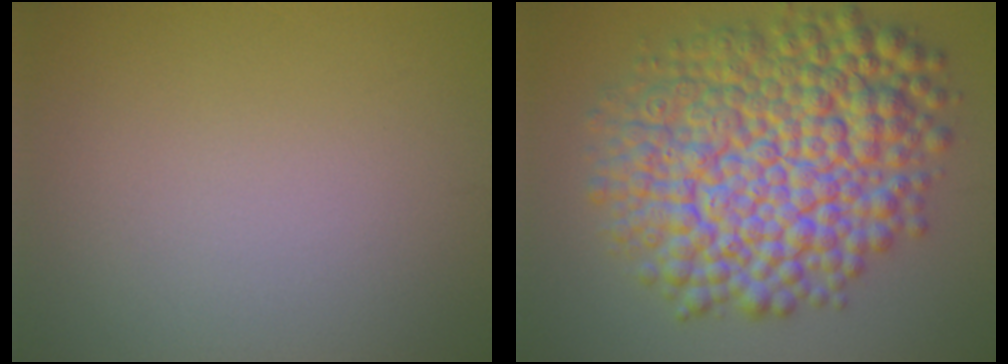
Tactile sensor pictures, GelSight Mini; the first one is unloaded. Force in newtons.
{"total": 13.2, "press": 13.2, "slide": 0.2}